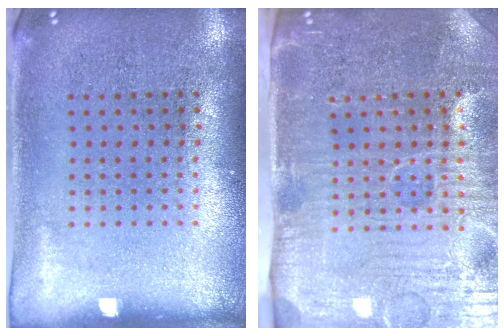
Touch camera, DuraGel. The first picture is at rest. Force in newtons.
{"total": 5.1, "press": 4.5, "slide": 2.5}